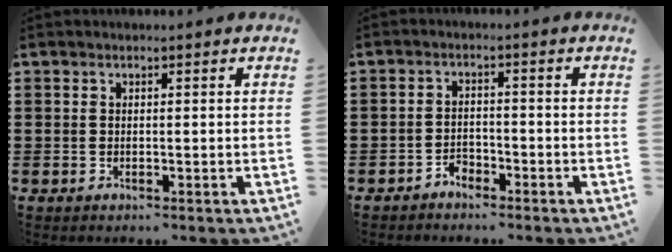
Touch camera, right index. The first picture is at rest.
{"total": 2.1, "force": [-1.9, 0.8, 0.1], "torque": [-0.009, 0.004, -0.041]}